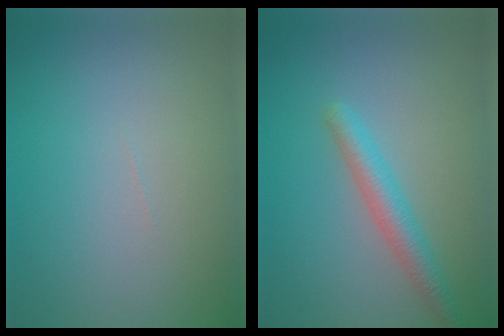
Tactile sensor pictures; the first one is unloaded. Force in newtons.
{"total": 3.0, "press": 3.0, "slide": 0.0}